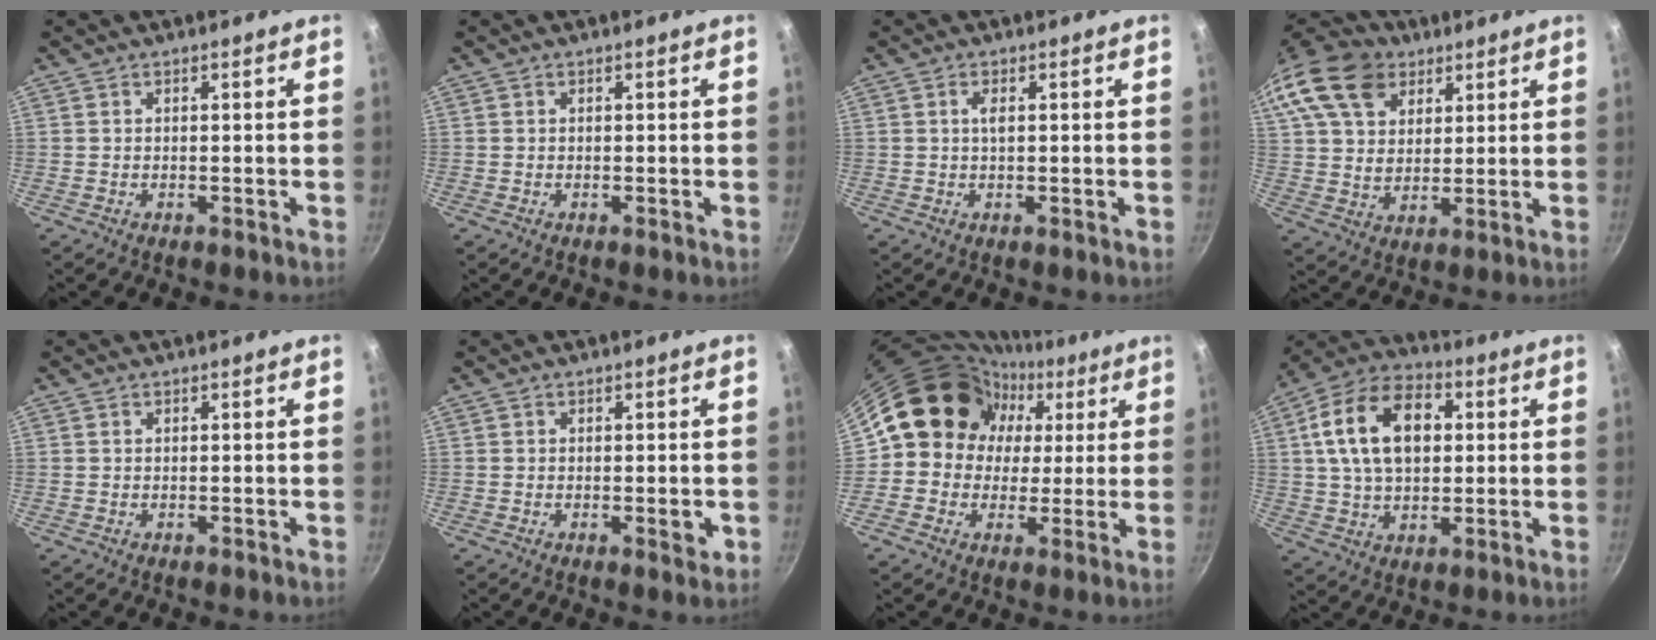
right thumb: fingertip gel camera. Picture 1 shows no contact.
{"total": 0.0}
{"total": 1.7, "force": [0.4, 0.6, 1.6], "torque": [-0.030, 0.001, 0.006]}
{"total": 20.0, "force": [11.0, 13.6, 9.7], "torque": [-0.197, 0.004, 0.199]}
{"total": 0.0}
{"total": 2.2, "force": [-0.3, 1.0, 1.9], "torque": [-0.022, -0.001, -0.004]}
{"total": 14.3, "force": [3.4, 12.9, 5.4], "torque": [-0.043, 0.022, 0.042]}
{"total": 17.0, "force": [3.4, 11.1, 12.4], "torque": [-0.192, 0.017, 0.046]}